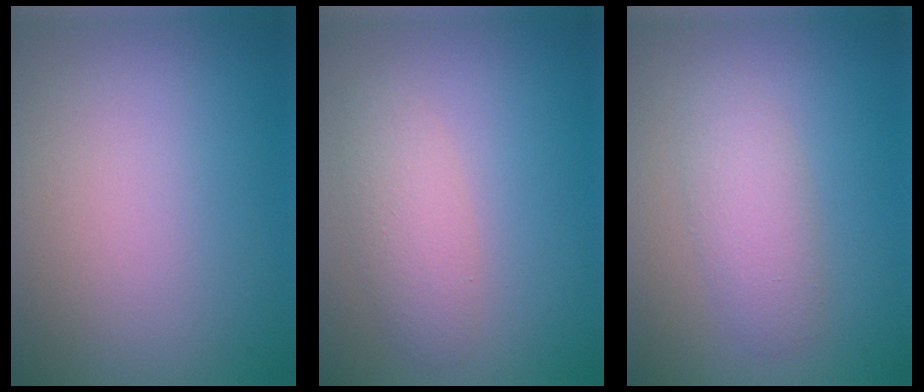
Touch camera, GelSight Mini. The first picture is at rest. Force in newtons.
{"total": 2.4, "press": 2.4, "slide": 0.1}
{"total": 2.7, "press": 2.7, "slide": 0.2}